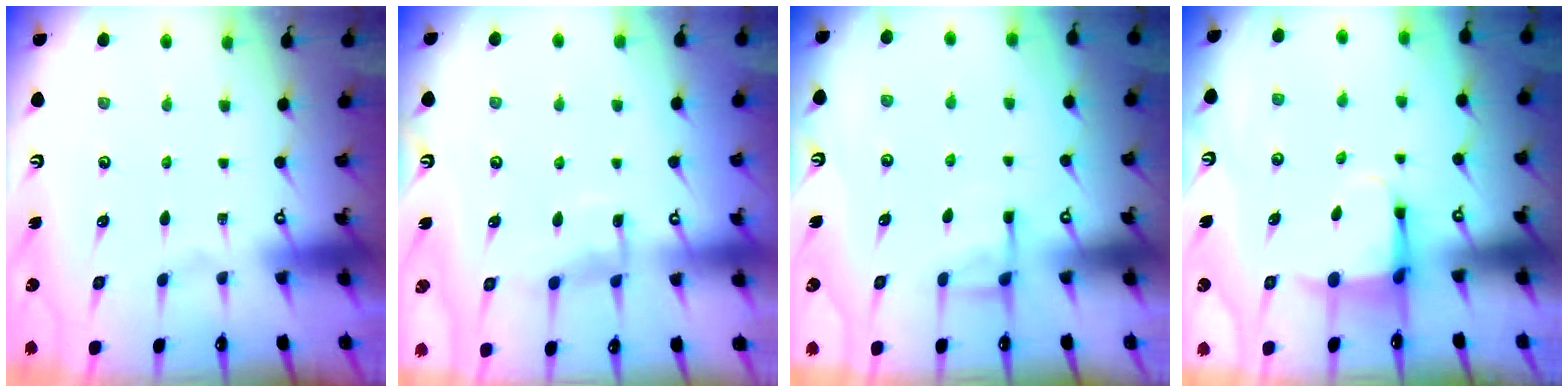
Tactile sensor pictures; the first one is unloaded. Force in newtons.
{"total": 7.7, "press": 7.7, "slide": 0.8}
{"total": 5.4, "press": 5.4, "slide": 0.2}
{"total": 4.0, "press": 3.8, "slide": 1.1}